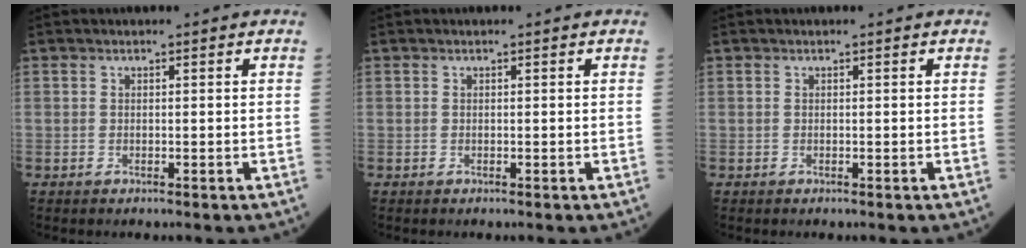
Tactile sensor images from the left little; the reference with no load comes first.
{"total": 0.0}
{"total": 0.0}